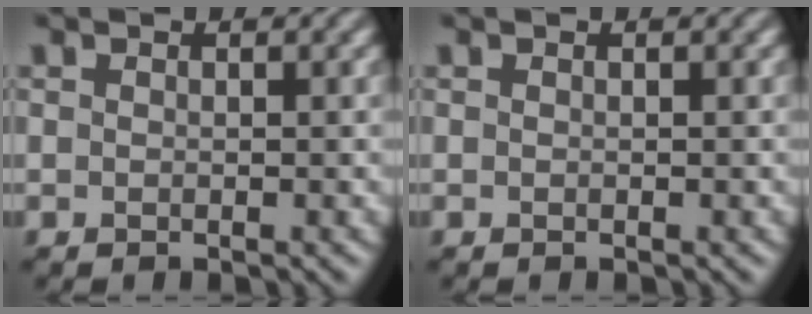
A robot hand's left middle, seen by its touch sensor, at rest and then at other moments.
{"total": 0.0}